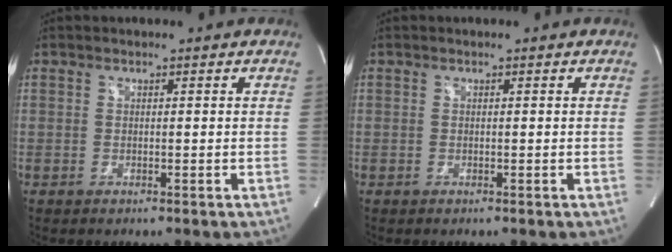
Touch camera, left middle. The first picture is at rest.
{"total": 0.0}